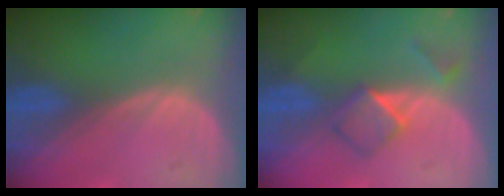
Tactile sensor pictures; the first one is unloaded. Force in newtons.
{"total": 5.2, "press": 4.5, "slide": 2.6}